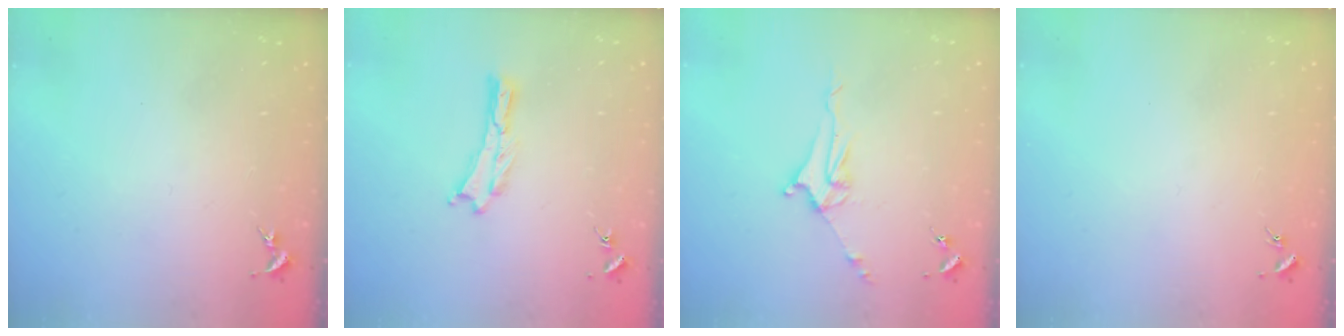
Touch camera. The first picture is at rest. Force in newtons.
{"total": 0.0}
{"total": 5.1, "press": 5.1, "slide": 0.6}
{"total": 0.0}